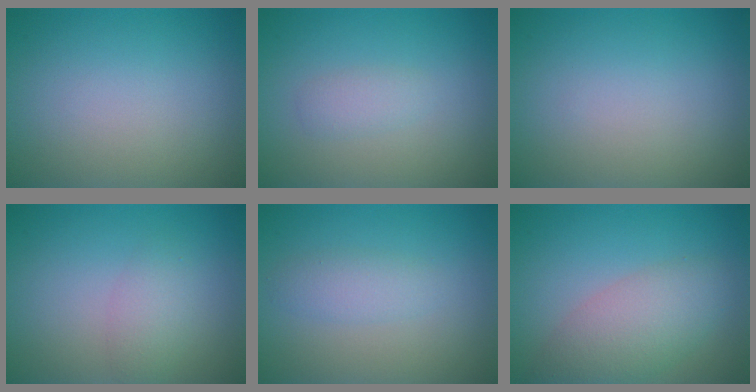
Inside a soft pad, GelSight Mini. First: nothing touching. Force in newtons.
{"total": 1.2, "press": 1.2, "slide": 0.1}
{"total": 0.0}
{"total": 2.0, "press": 2.0, "slide": 0.1}
{"total": 1.8, "press": 1.8, "slide": 0.1}
{"total": 4.7, "press": 4.7, "slide": 0.4}